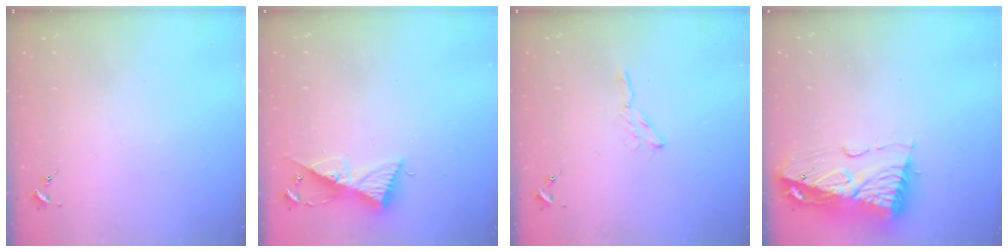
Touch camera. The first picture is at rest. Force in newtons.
{"total": 9.8, "press": 9.8, "slide": 0.2}
{"total": 2.9, "press": 2.9, "slide": 0.3}
{"total": 12.6, "press": 12.5, "slide": 1.4}